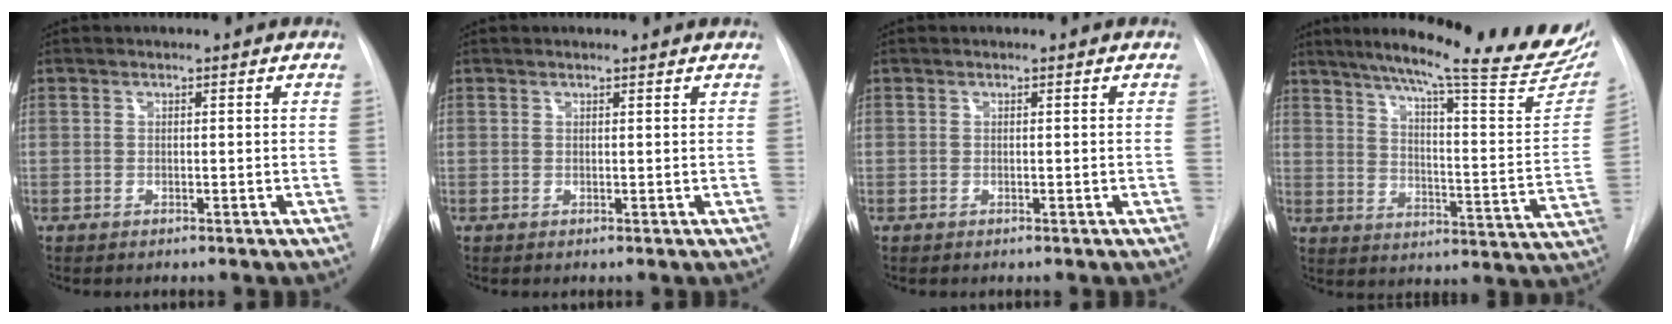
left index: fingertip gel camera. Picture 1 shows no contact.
{"total": 1.4, "force": [1.3, 0.0, 0.2], "torque": [-0.007, 0.004, 0.016]}
{"total": 0.0}
{"total": 26.6, "force": [22.0, 2.1, 14.7], "torque": [-0.218, -0.060, 0.279]}